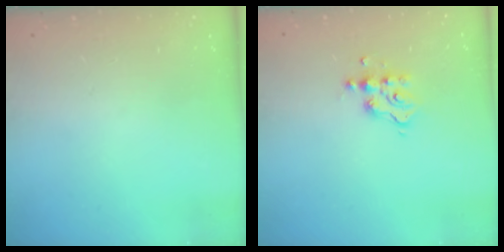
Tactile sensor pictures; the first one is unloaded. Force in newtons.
{"total": 5.0, "press": 5.0, "slide": 0.3}